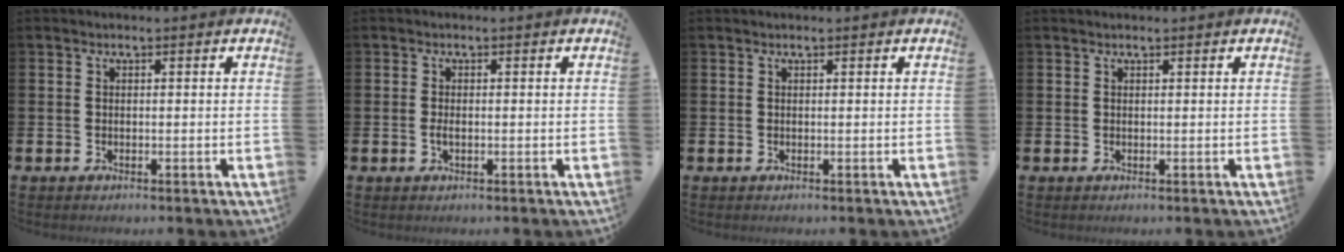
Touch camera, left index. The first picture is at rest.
{"total": 1.2, "force": [-0.2, 0.5, 1.0], "torque": [-0.023, 0.003, -0.005]}
{"total": 0.0}
{"total": 0.0}